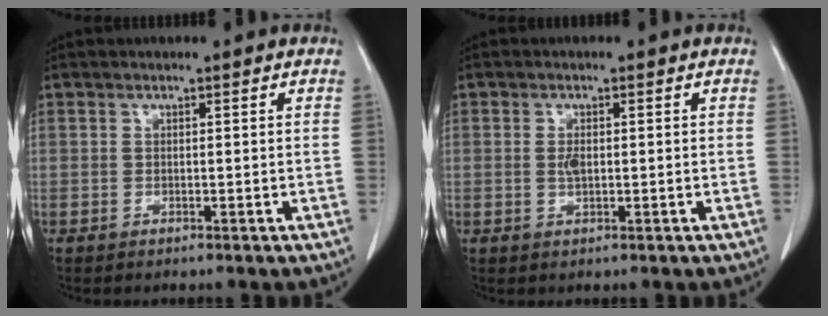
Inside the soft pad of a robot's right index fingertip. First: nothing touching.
{"total": 1.7, "force": [0.0, 0.7, 1.5], "torque": [-0.033, 0.000, 0.002]}